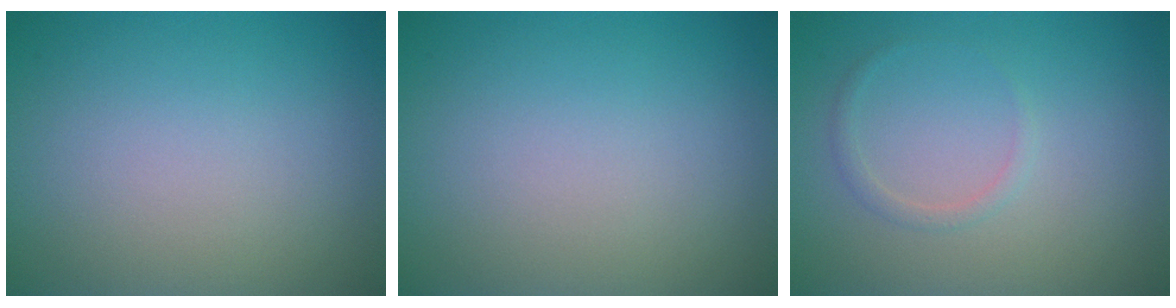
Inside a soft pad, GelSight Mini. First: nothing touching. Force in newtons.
{"total": 0.0}
{"total": 0.9, "press": 0.9, "slide": 0.1}